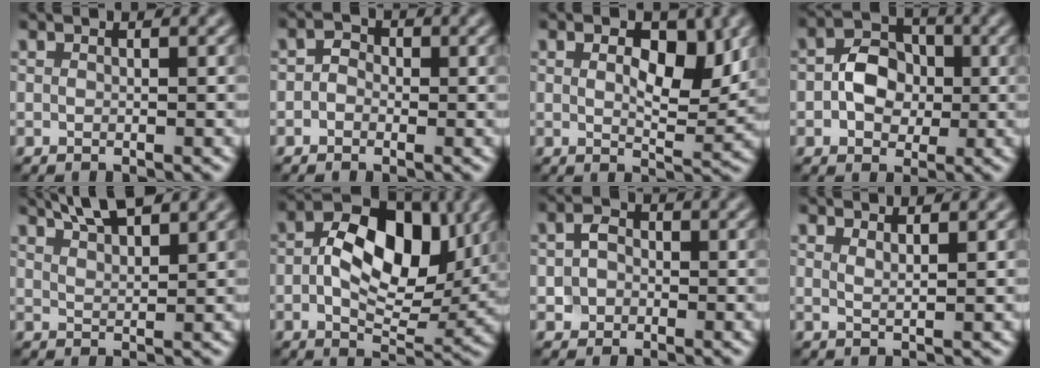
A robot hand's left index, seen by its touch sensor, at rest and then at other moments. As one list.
[{"total": 1.5, "force": [-0.5, 1.3, 0.6], "torque": [-0.005, 0.002, -0.017]}, {"total": 5.3, "force": [1.7, 2.5, 4.3], "torque": [-0.063, -0.003, 0.028]}, {"total": 4.2, "force": [-0.4, 3.3, 2.6], "torque": [-0.038, 0.004, -0.013]}, {"total": 5.2, "force": [4.1, 1.4, 2.9], "torque": [-0.029, 0.020, 0.045]}, {"total": 9.9, "force": [1.0, 5.7, 8.0], "torque": [-0.121, 0.007, 0.013]}, {"total": 2.4, "force": [-0.1, 2.1, 1.2], "torque": [-0.013, 0.001, -0.011]}, {"total": 1.4, "force": [1.1, 0.3, 0.8], "torque": [-0.003, -0.001, 0.012]}]